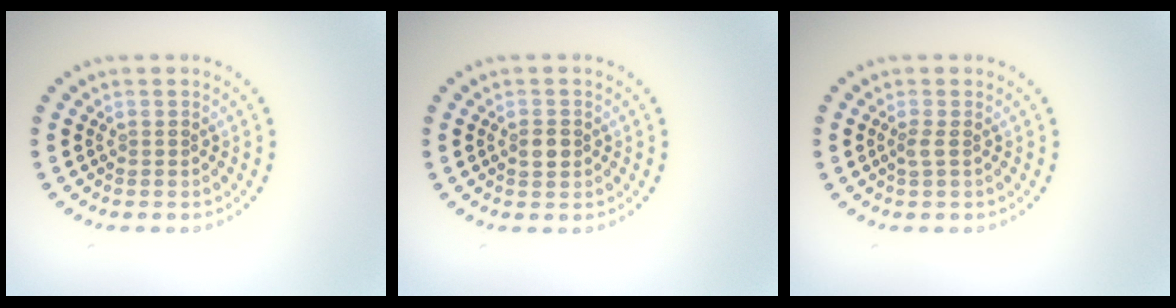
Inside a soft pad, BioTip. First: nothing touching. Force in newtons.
{"total": 1.6, "press": 1.6, "slide": 0.2}
{"total": 1.0, "press": 0.8, "slide": 0.6}